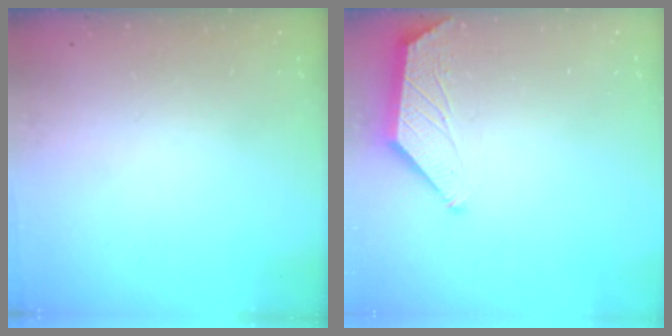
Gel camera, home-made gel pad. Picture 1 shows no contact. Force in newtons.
{"total": 1.2, "press": 1.1, "slide": 0.3}